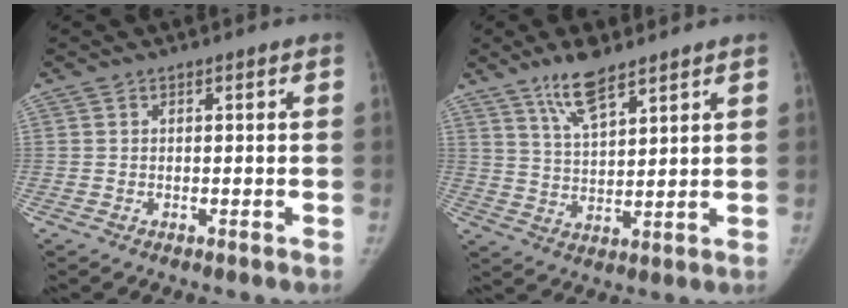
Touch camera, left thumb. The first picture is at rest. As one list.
[{"total": 8.1, "force": [5.8, 2.3, 5.1], "torque": [-0.087, -0.033, 0.113]}]